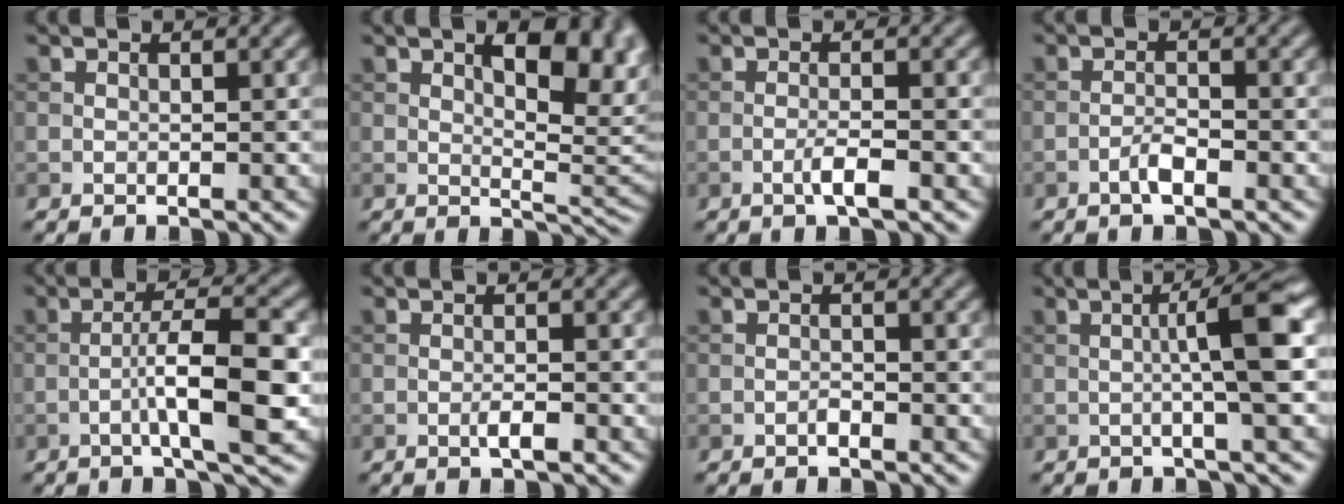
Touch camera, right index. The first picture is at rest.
{"total": 9.2, "force": [2.7, 3.9, 7.8], "torque": [-0.104, -0.001, 0.047]}
{"total": 2.2, "force": [-1.0, 0.2, 2.0], "torque": [-0.036, 0.006, -0.022]}
{"total": 1.8, "force": [-1.1, 0.3, 1.4], "torque": [-0.027, 0.005, -0.023]}
{"total": 6.8, "force": [-2.0, 1.0, 6.4], "torque": [-0.103, 0.015, -0.038]}
{"total": 1.7, "force": [-0.7, 0.2, 1.5], "torque": [-0.026, 0.002, -0.015]}
{"total": 0.8, "force": [-0.6, 0.1, 0.5], "torque": [-0.009, 0.002, -0.012]}
{"total": 5.3, "force": [0.1, 0.4, 5.3], "torque": [-0.078, 0.011, -0.003]}